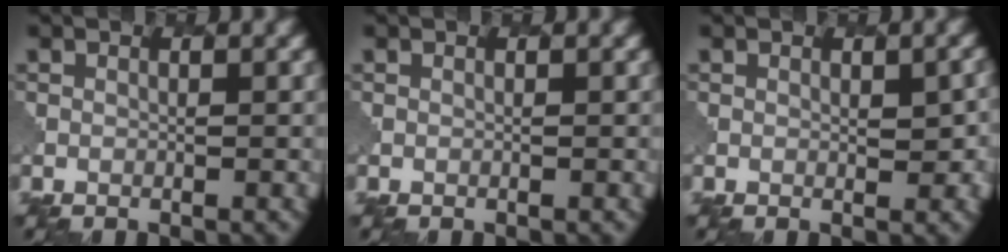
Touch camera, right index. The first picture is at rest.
{"total": 0.0}
{"total": 2.4, "force": [0.3, 0.9, 2.2], "torque": [-0.025, -0.003, 0.009]}